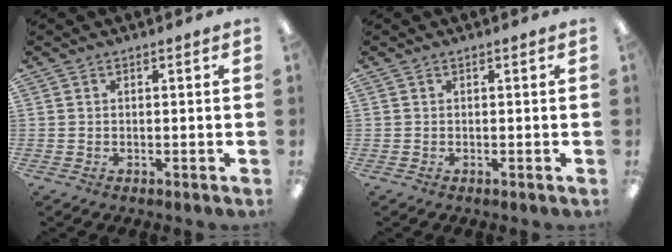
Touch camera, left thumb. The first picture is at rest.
{"total": 0.0}